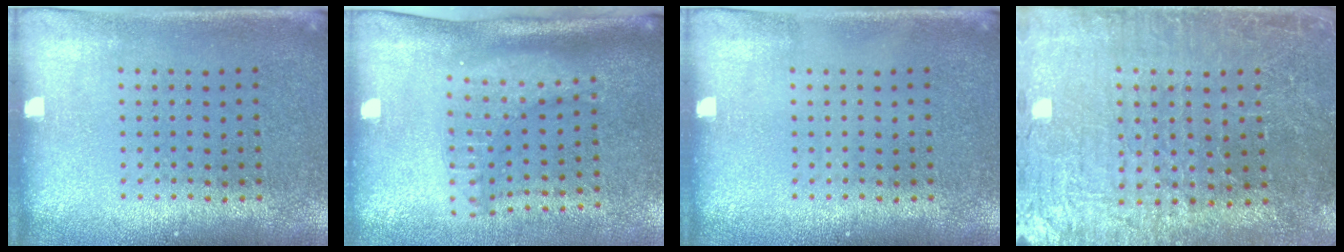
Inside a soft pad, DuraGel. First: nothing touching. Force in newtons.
{"total": 2.1, "press": 1.6, "slide": 1.5}
{"total": 0.0}
{"total": 3.3, "press": 3.2, "slide": 0.5}